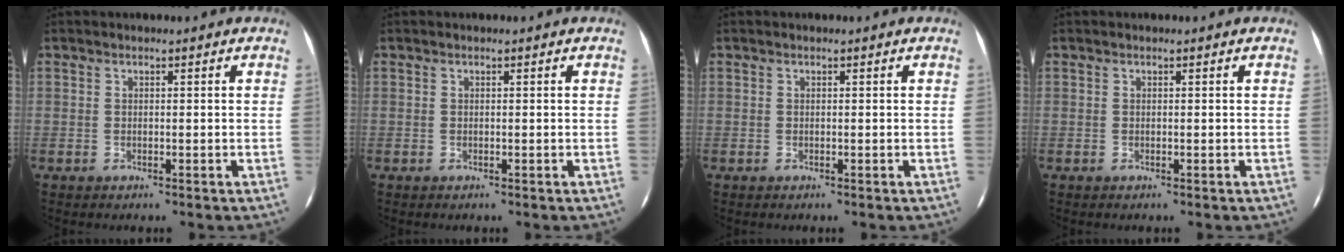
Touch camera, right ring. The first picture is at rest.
{"total": 0.0}
{"total": 0.0}
{"total": 0.0}